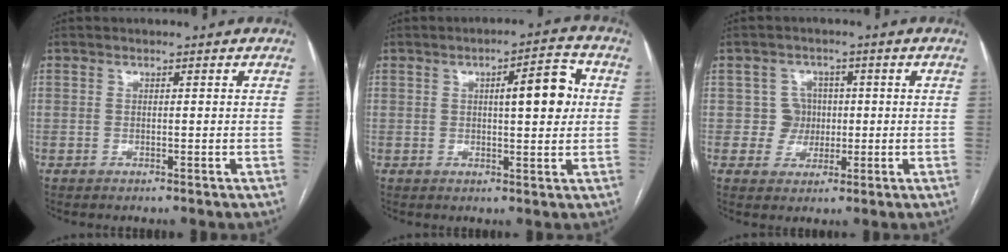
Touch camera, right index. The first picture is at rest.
{"total": 7.4, "force": [1.3, 1.6, 7.1], "torque": [-0.097, 0.015, 0.018]}
{"total": 4.1, "force": [0.3, 4.0, 0.3], "torque": [0.006, 0.014, 0.007]}